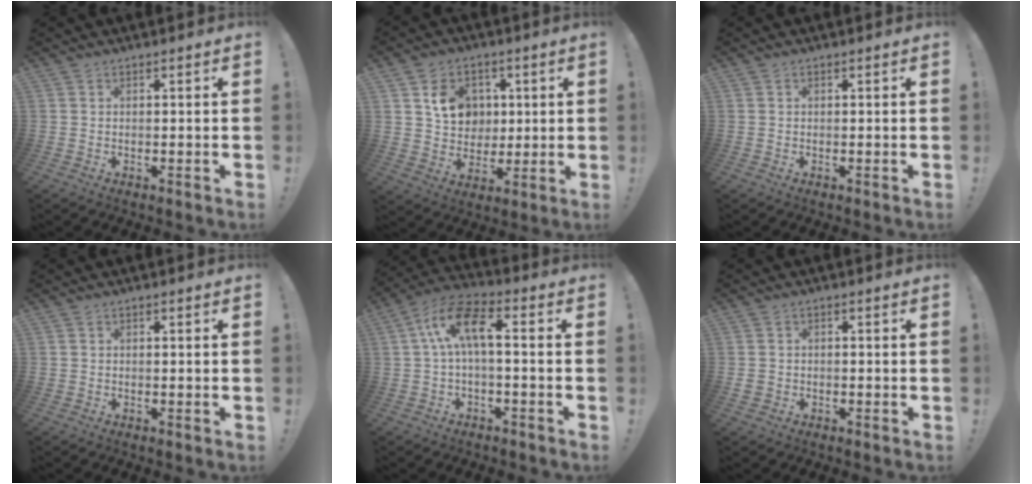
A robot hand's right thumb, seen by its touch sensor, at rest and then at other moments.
{"total": 10.9, "force": [3.5, 9.4, 4.4], "torque": [-0.050, -0.017, 0.071]}
{"total": 0.0}
{"total": 0.6, "force": [-0.2, 0.5, 0.3], "torque": [-0.006, 0.004, -0.003]}
{"total": 11.2, "force": [0.9, 4.3, 10.3], "torque": [-0.202, 0.017, 0.018]}
{"total": 1.7, "force": [-0.7, 1.4, 0.6], "torque": [-0.014, 0.006, -0.011]}